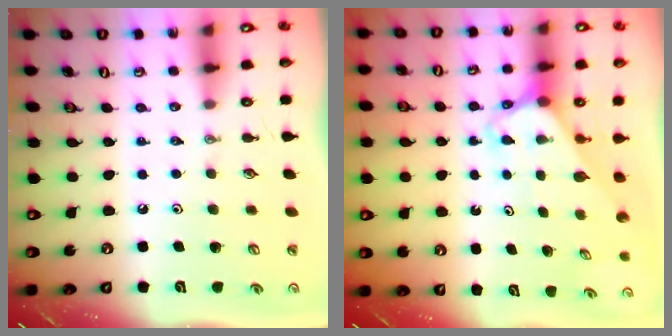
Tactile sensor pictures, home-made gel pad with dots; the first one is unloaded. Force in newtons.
{"total": 2.8, "press": 2.8, "slide": 0.2}